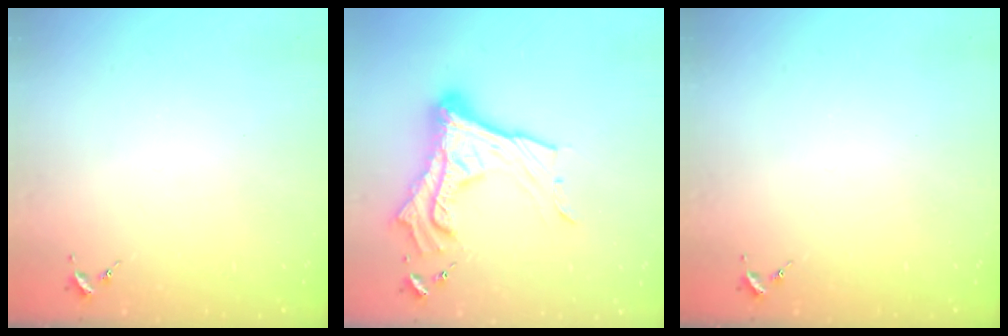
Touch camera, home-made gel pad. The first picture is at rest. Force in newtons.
{"total": 20.4, "press": 20.4, "slide": 1.5}
{"total": 0.0}